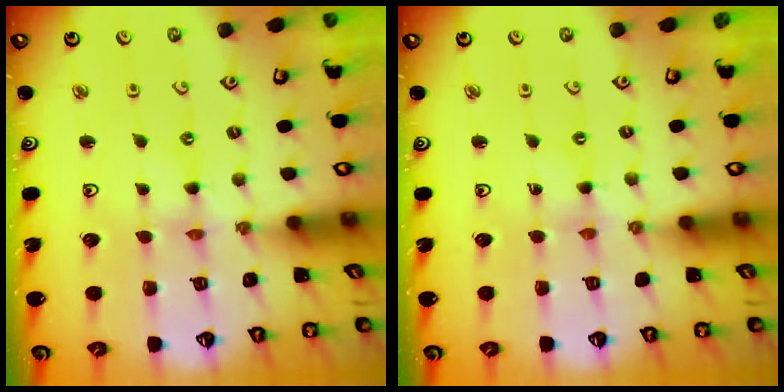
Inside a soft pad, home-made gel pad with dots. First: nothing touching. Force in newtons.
{"total": 0.0}